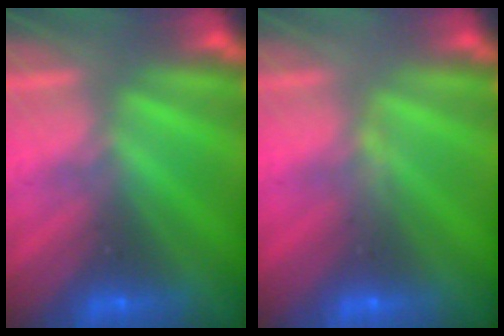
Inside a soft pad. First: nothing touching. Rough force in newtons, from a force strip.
{"total": 2.9}